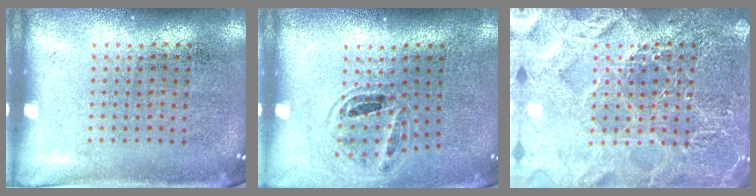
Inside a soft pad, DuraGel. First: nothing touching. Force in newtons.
{"total": 0.9, "press": 0.9, "slide": 0.0}
{"total": 4.6, "press": 4.6, "slide": 0.6}